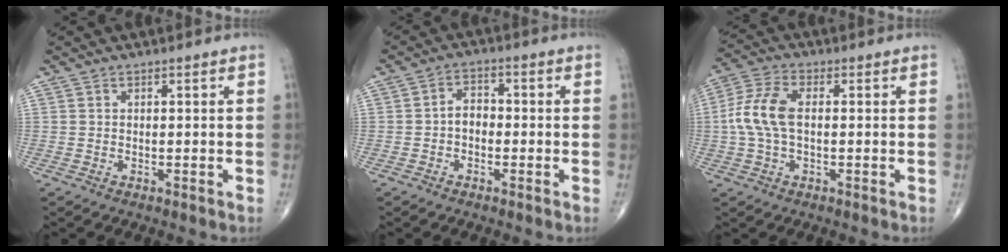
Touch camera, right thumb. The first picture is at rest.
{"total": 3.7, "force": [-1.0, 2.7, 2.3], "torque": [-0.025, 0.020, -0.027]}
{"total": 8.6, "force": [0.1, 4.6, 7.2], "torque": [-0.169, 0.021, -0.002]}